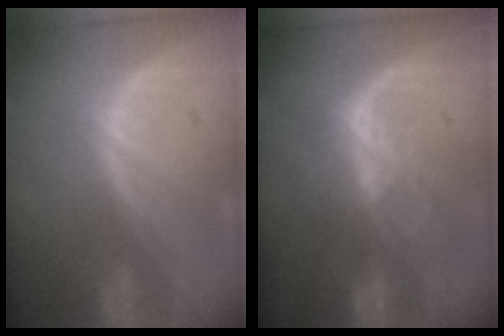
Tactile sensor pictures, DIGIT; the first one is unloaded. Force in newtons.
{"total": 6.4, "press": 5.9, "slide": 2.6}